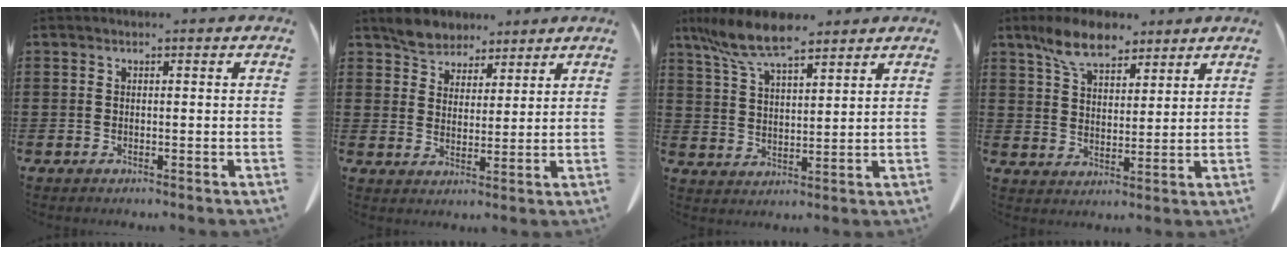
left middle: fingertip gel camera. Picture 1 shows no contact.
{"total": 4.8, "force": [4.1, 2.4, 0.4], "torque": [-0.028, 0.000, 0.079]}
{"total": 9.6, "force": [7.4, 2.6, 5.6], "torque": [-0.128, -0.013, 0.137]}
{"total": 8.4, "force": [6.3, 3.3, 4.3], "torque": [-0.096, -0.007, 0.117]}